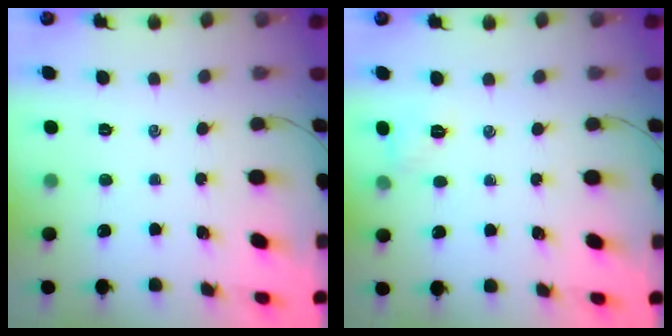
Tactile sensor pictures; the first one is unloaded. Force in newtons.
{"total": 5.2, "press": 5.0, "slide": 1.5}